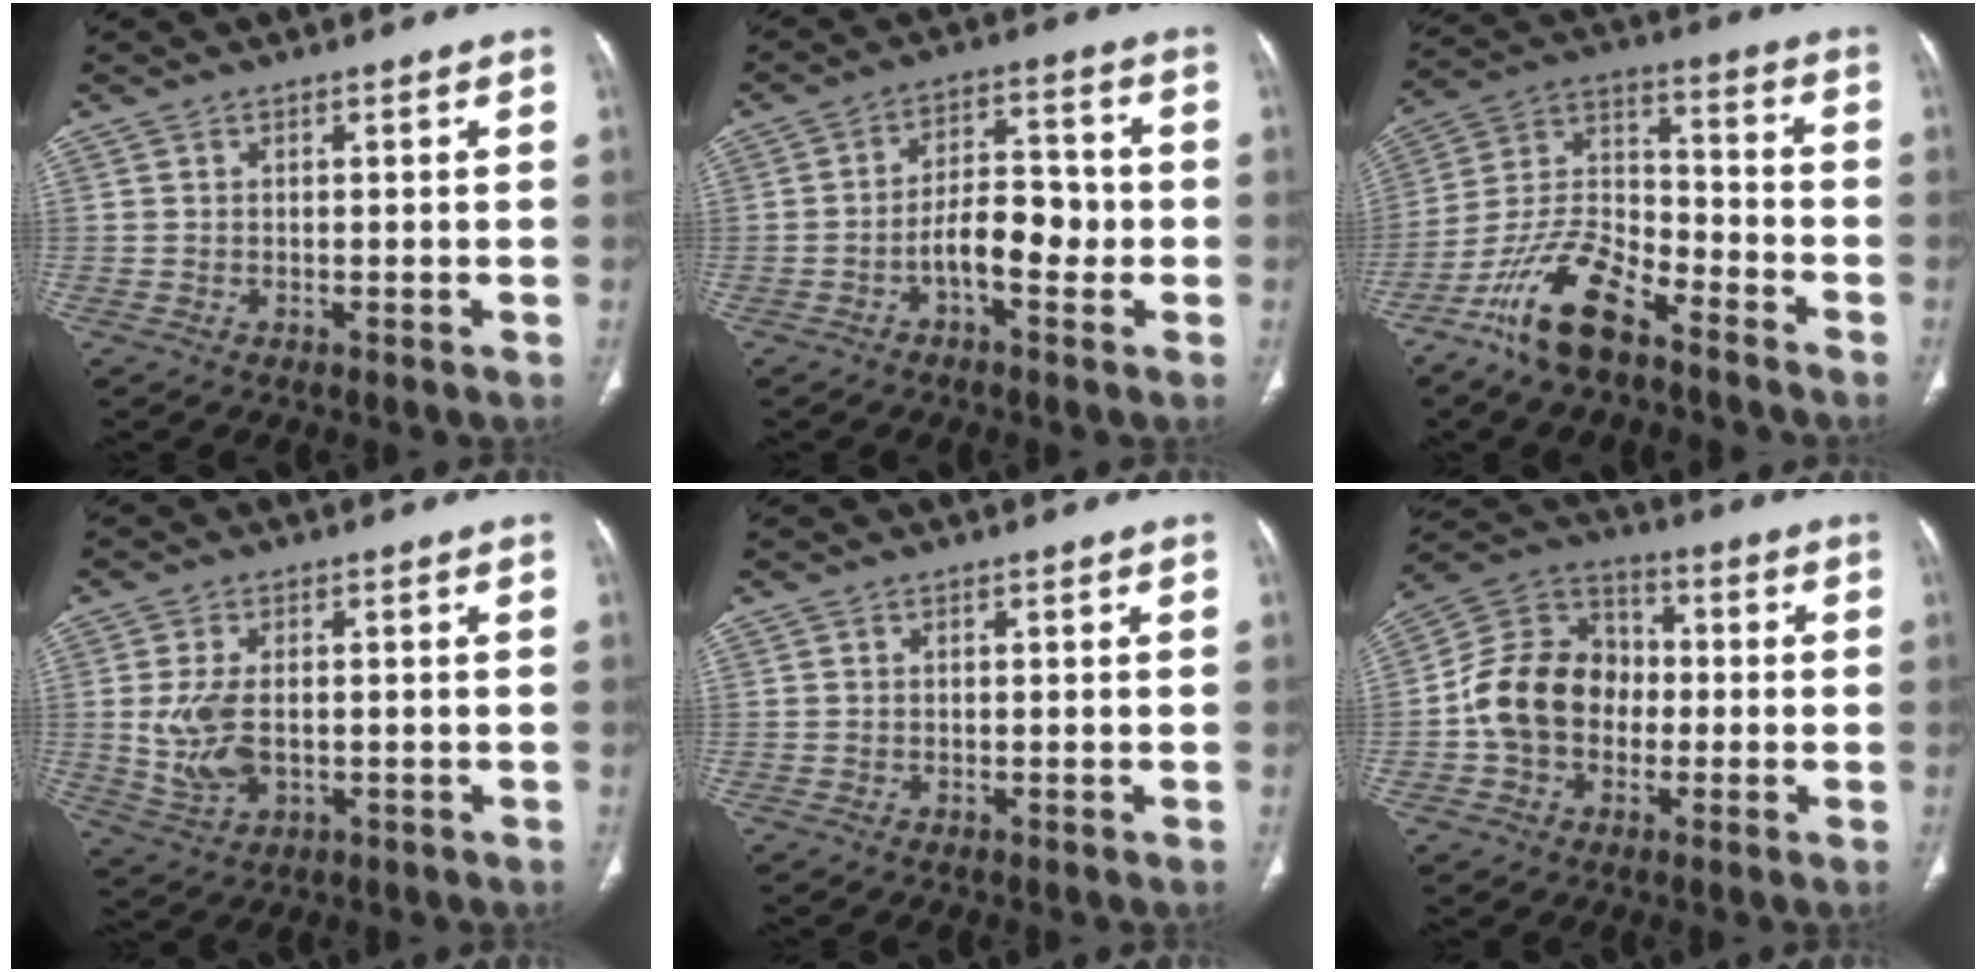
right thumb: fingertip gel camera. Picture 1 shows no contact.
{"total": 8.2, "force": [-2.5, 4.1, 6.7], "torque": [-0.091, 0.035, -0.046]}
{"total": 14.6, "force": [-10.0, 5.8, 8.9], "torque": [-0.167, 0.067, -0.194]}
{"total": 7.7, "force": [-0.3, 4.6, 6.2], "torque": [-0.131, -0.003, 0.005]}
{"total": 0.0}
{"total": 13.9, "force": [-1.7, 11.1, 8.2], "torque": [-0.129, 0.041, -0.038]}